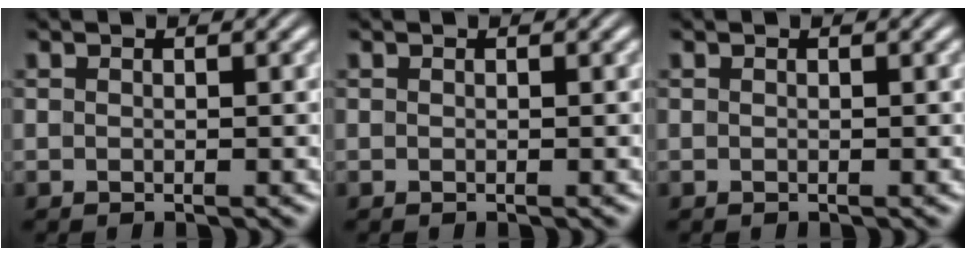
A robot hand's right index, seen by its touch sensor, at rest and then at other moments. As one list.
[{"total": 0.8, "force": [-0.2, -0.7, -0.3], "torque": [0.010, -0.009, 0.005]}, {"total": 0.0}]